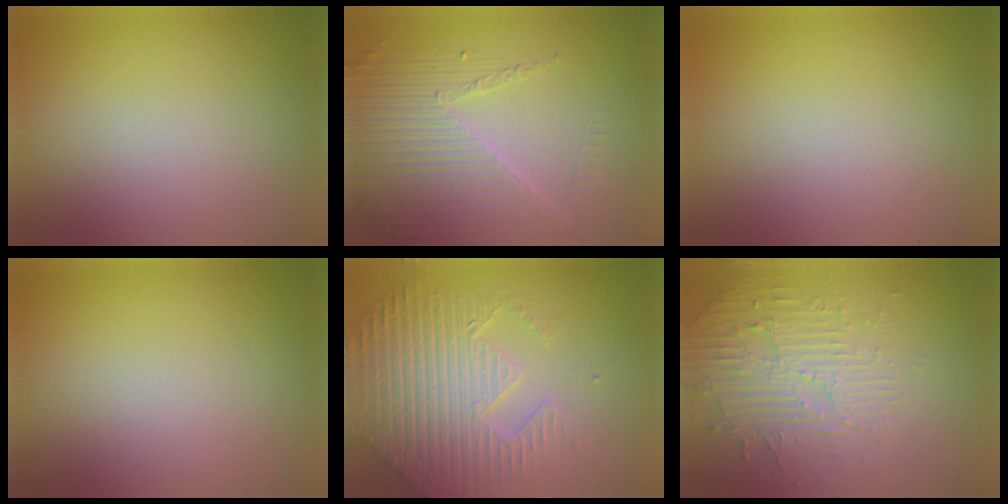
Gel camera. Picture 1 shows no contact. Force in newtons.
{"total": 4.5, "press": 3.9, "slide": 2.1}
{"total": 0.0}
{"total": 0.0}
{"total": 7.0, "press": 5.4, "slide": 4.4}
{"total": 4.8, "press": 3.3, "slide": 3.4}